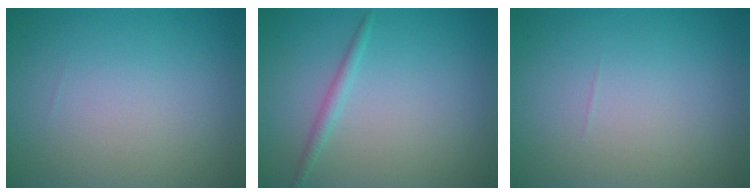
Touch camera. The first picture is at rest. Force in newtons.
{"total": 1.2, "press": 1.2, "slide": 0.1}
{"total": 0.0}